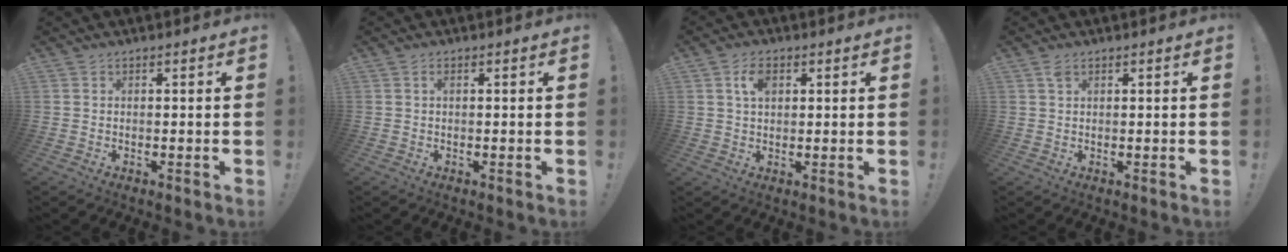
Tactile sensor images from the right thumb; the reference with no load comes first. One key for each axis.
{"total": 0.8, "fx": 0.0, "fy": 0.2, "fz": 0.8, "tx": -0.016, "ty": 0.003, "tz": -0.001}
{"total": 5.1, "fx": 1.8, "fy": 3.1, "fz": 3.7, "tx": -0.060, "ty": 0.001, "tz": 0.028}
{"total": 1.5, "fx": 0.9, "fy": 0.7, "fz": 1.0, "tx": -0.022, "ty": 0.001, "tz": 0.017}